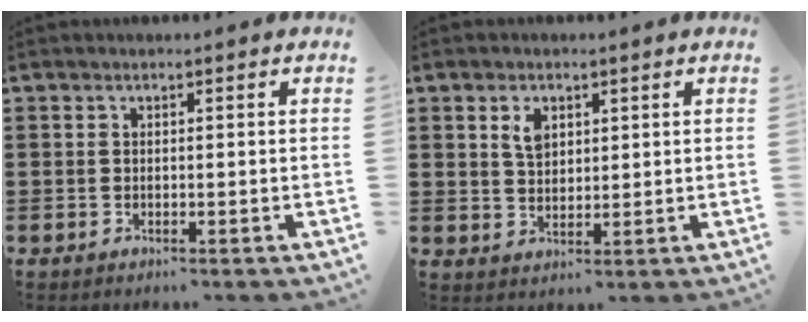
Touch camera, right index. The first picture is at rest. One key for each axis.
{"total": 3.3, "fx": 1.5, "fy": 2.0, "fz": 2.2, "tx": -0.042, "ty": 0.004, "tz": 0.026}